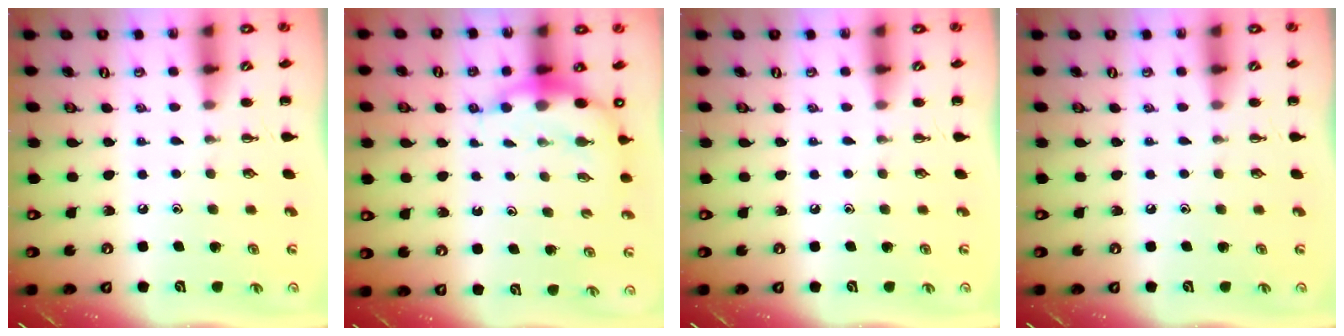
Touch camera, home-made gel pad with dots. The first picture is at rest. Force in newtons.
{"total": 6.6, "press": 6.3, "slide": 1.8}
{"total": 0.0}
{"total": 0.0}